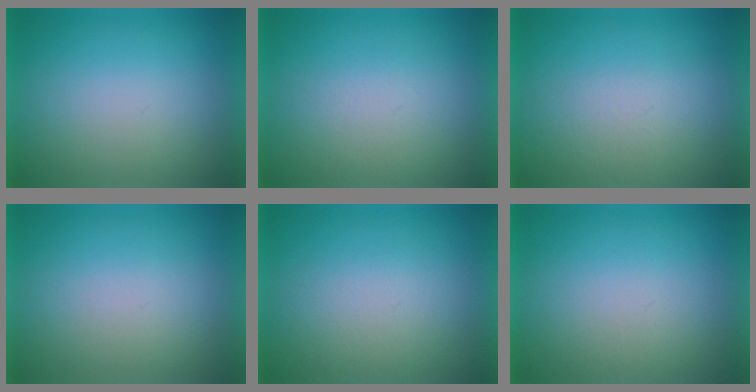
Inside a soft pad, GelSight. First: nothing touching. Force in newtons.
{"total": 3.6}
{"total": 5.2}
{"total": 1.2}
{"total": 3.2}
{"total": 1.2}